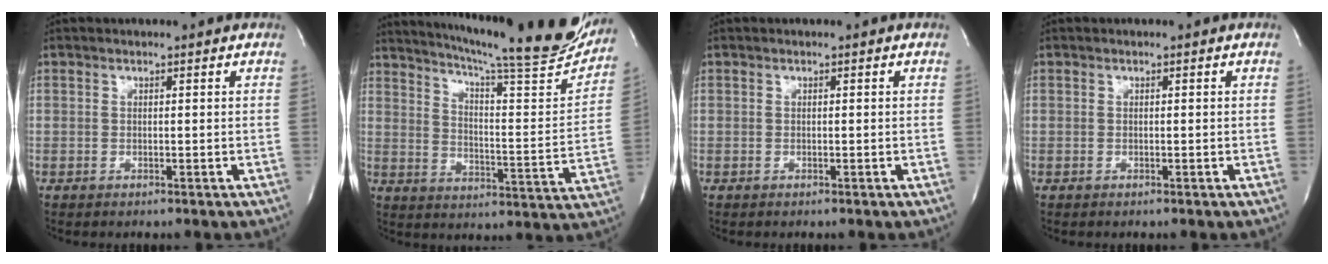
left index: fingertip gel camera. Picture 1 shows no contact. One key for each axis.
{"total": 24.8, "fx": 22.1, "fy": 1.5, "fz": 11.3, "tx": -0.179, "ty": -0.065, "tz": 0.287}
{"total": 0.0}
{"total": 0.0}